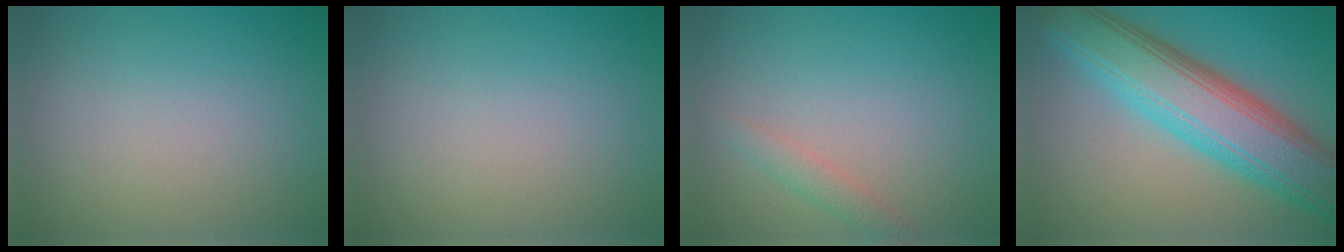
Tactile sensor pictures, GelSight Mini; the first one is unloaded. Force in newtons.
{"total": 0.0}
{"total": 1.5, "press": 1.5, "slide": 0.1}
{"total": 10.2, "press": 10.2, "slide": 0.4}